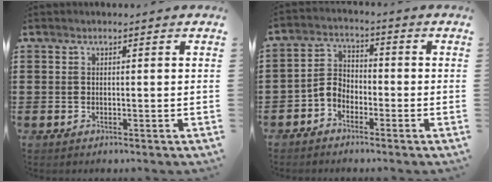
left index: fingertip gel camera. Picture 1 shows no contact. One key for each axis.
{"total": 3.8, "fx": -2.9, "fy": 2.1, "fz": 1.5, "tx": -0.046, "ty": 0.003, "tz": -0.065}